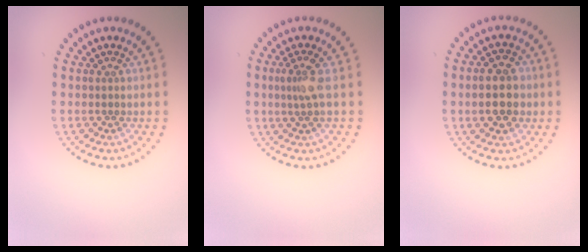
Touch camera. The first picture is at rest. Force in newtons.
{"total": 2.1, "press": 1.5, "slide": 1.5}
{"total": 4.3, "press": 4.3, "slide": 0.1}